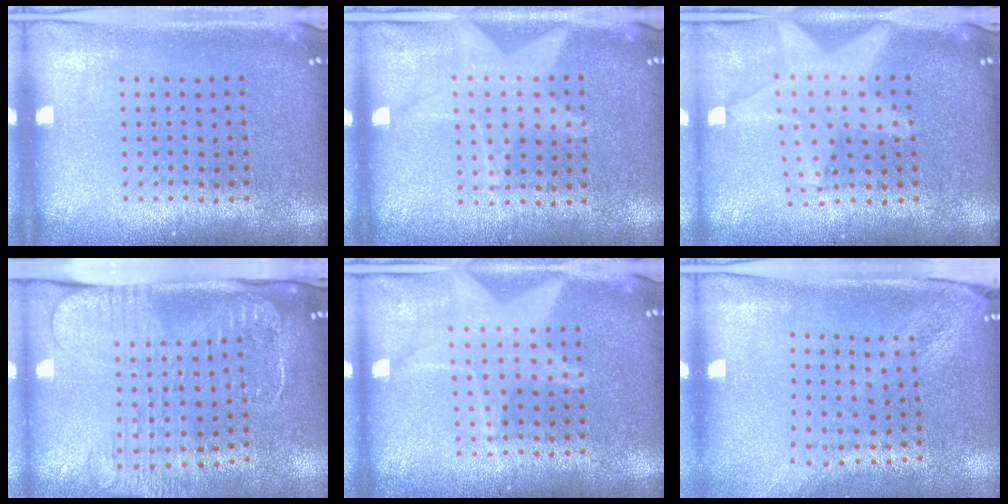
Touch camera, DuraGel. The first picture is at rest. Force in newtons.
{"total": 1.1, "press": 1.0, "slide": 0.4}
{"total": 2.1, "press": 1.7, "slide": 1.2}
{"total": 2.8, "press": 2.1, "slide": 1.8}
{"total": 1.6, "press": 1.6, "slide": 0.2}
{"total": 2.1, "press": 1.7, "slide": 1.3}